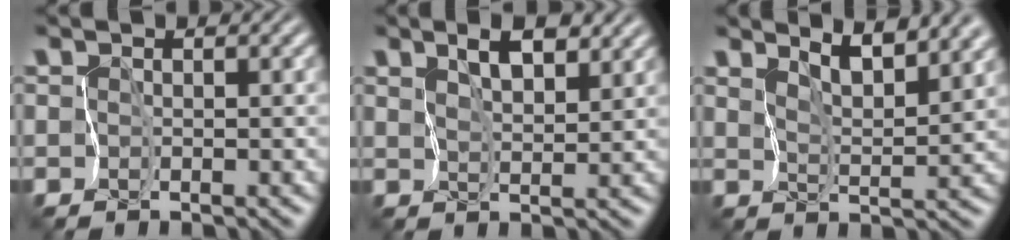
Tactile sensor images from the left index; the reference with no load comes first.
{"total": 3.7, "force": [2.6, 1.2, 2.4], "torque": [-0.043, 0.003, 0.049]}
{"total": 4.5, "force": [3.8, 0.6, 2.3], "torque": [-0.038, 0.003, 0.064]}